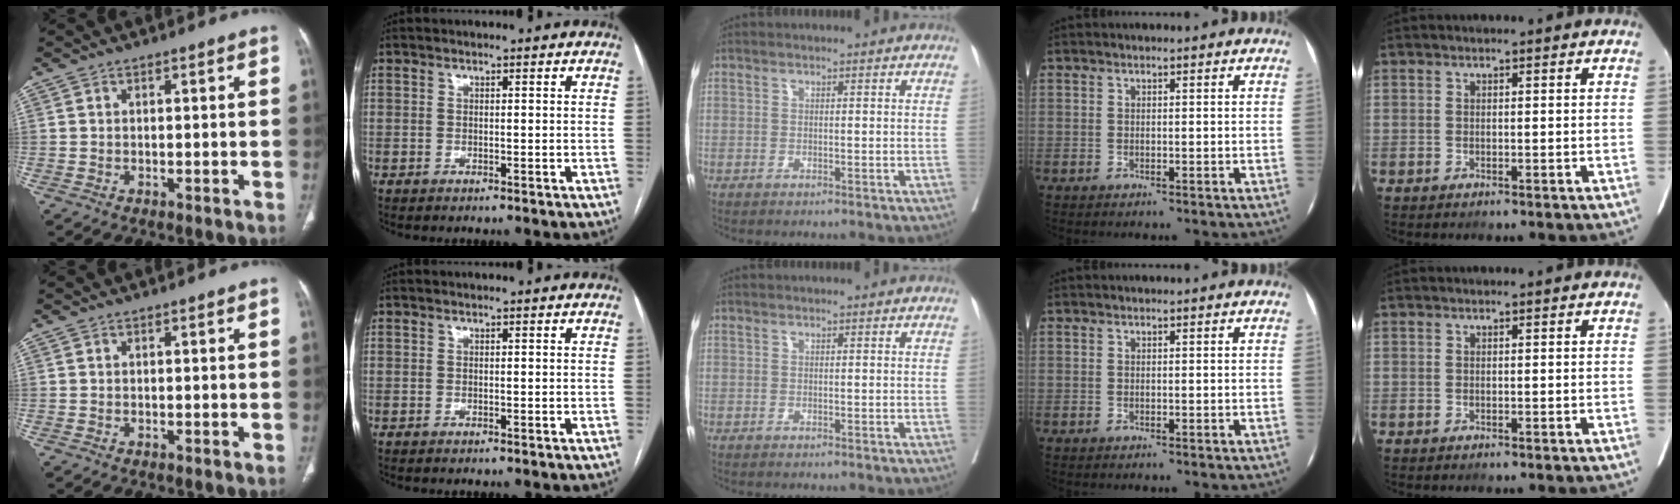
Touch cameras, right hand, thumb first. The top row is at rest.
{}